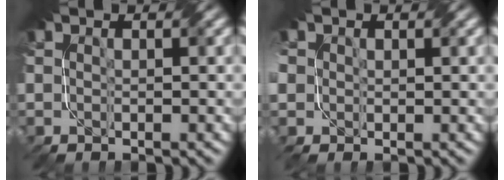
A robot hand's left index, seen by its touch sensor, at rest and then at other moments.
{"total": 2.3, "force": [0.7, 2.0, 0.9], "torque": [-0.021, 0.006, 0.016]}